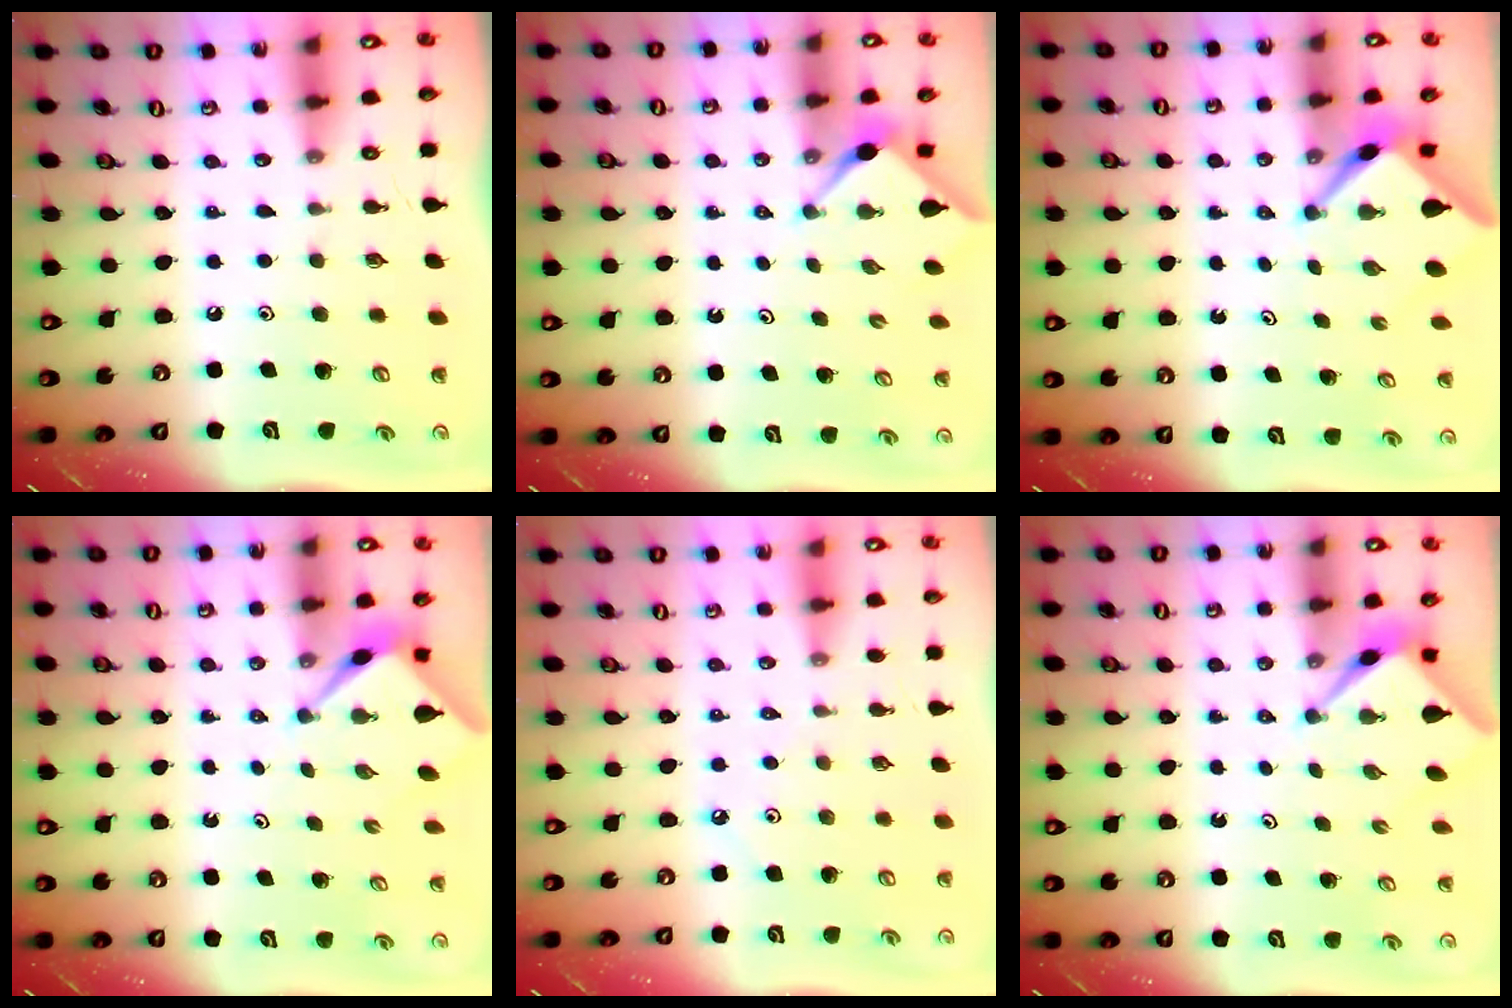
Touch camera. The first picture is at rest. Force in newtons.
{"total": 3.0, "press": 2.9, "slide": 0.4}
{"total": 3.3, "press": 3.3, "slide": 0.2}
{"total": 2.6, "press": 2.5, "slide": 0.2}
{"total": 1.7, "press": 1.6, "slide": 0.3}
{"total": 2.5, "press": 2.4, "slide": 0.3}